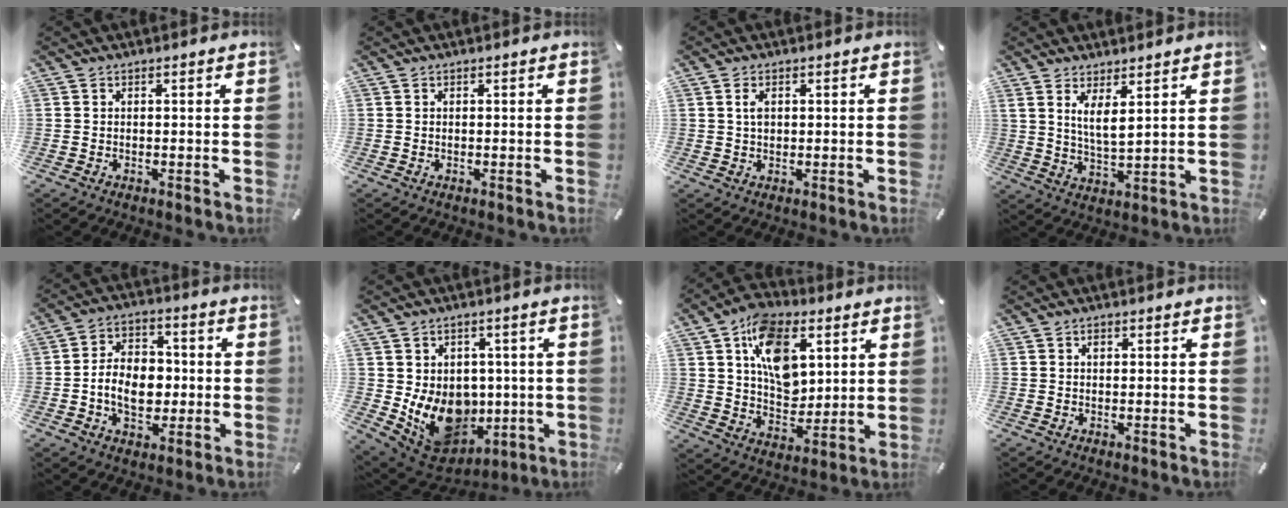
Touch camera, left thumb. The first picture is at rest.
{"total": 0.0}
{"total": 2.5, "force": [0.7, 1.7, 1.7], "torque": [-0.030, 0.005, 0.010]}
{"total": 5.8, "force": [3.5, 1.7, 4.2], "torque": [-0.077, -0.017, 0.060]}
{"total": 10.7, "force": [-1.5, 8.0, 7.0], "torque": [-0.120, 0.018, -0.026]}
{"total": 13.4, "force": [-1.1, 11.6, 6.7], "torque": [-0.118, -0.015, -0.005]}
{"total": 15.6, "force": [5.9, 10.7, 9.7], "torque": [-0.148, -0.003, 0.109]}
{"total": 0.8, "force": [0.2, 0.6, 0.4], "torque": [-0.009, 0.003, 0.004]}